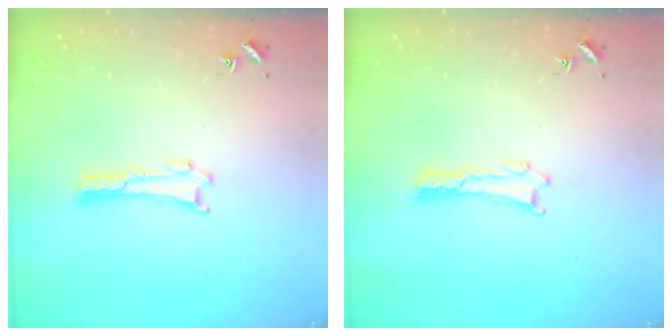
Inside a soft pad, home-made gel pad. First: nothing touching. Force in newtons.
{"total": 0.0}